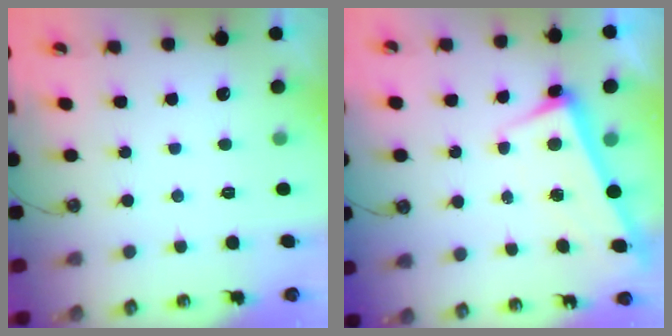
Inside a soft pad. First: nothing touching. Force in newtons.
{"total": 2.6, "press": 2.5, "slide": 0.7}